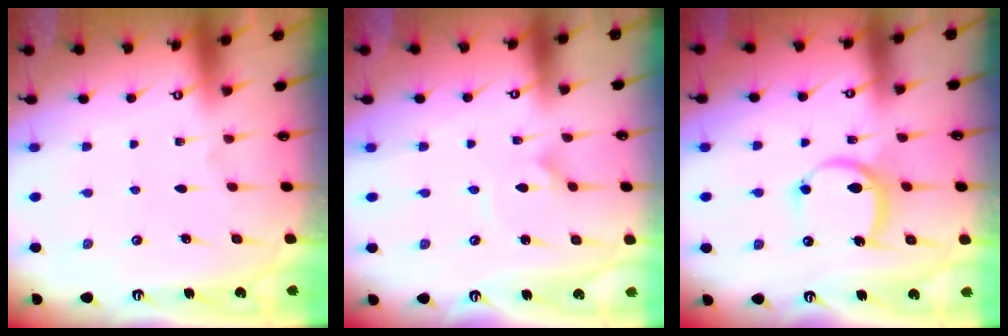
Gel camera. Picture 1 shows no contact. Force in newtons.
{"total": 2.9, "press": 2.9, "slide": 0.2}
{"total": 9.7, "press": 9.7, "slide": 0.3}